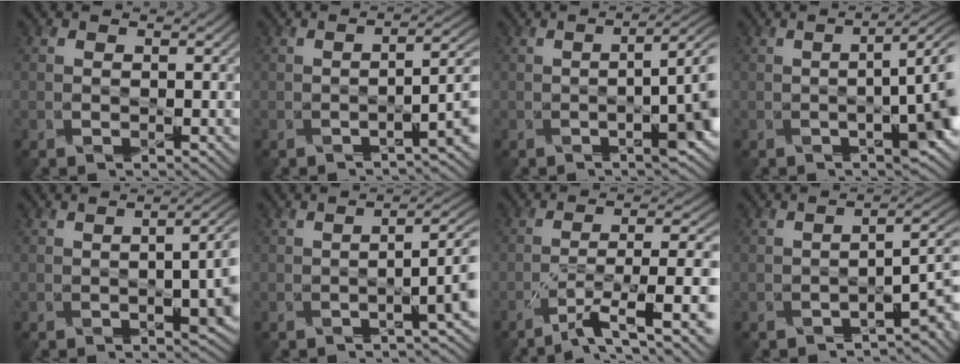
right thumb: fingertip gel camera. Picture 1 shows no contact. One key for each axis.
{"total": 4.9, "fx": -1.5, "fy": 1.7, "fz": 4.4, "tx": -0.055, "ty": 0.003, "tz": -0.019}
{"total": 7.1, "fx": -0.9, "fy": 2.0, "fz": 6.7, "tx": -0.077, "ty": -0.004, "tz": -0.014}
{"total": 7.7, "fx": -1.1, "fy": 1.9, "fz": 7.3, "tx": -0.090, "ty": -0.008, "tz": -0.016}
{"total": 6.9, "fx": -0.8, "fy": 2.9, "fz": 6.3, "tx": -0.059, "ty": -0.006, "tz": -0.013}
{"total": 4.8, "fx": -0.6, "fy": 1.4, "fz": 4.5, "tx": -0.061, "ty": 0.001, "tz": -0.009}
{"total": 8.4, "fx": -3.1, "fy": 2.5, "fz": 7.4, "tx": -0.130, "ty": -0.006, "tz": -0.047}
{"total": 4.1, "fx": -1.9, "fy": 1.2, "fz": 3.5, "tx": -0.044, "ty": 0.002, "tz": -0.030}